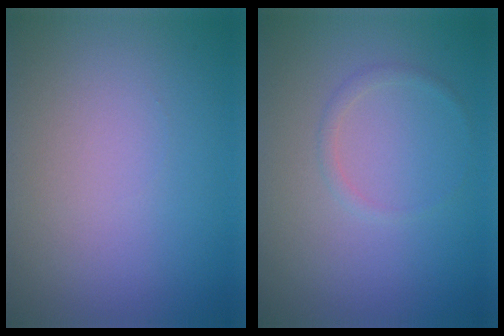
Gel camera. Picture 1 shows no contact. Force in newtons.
{"total": 0.8, "press": 0.8, "slide": 0.0}